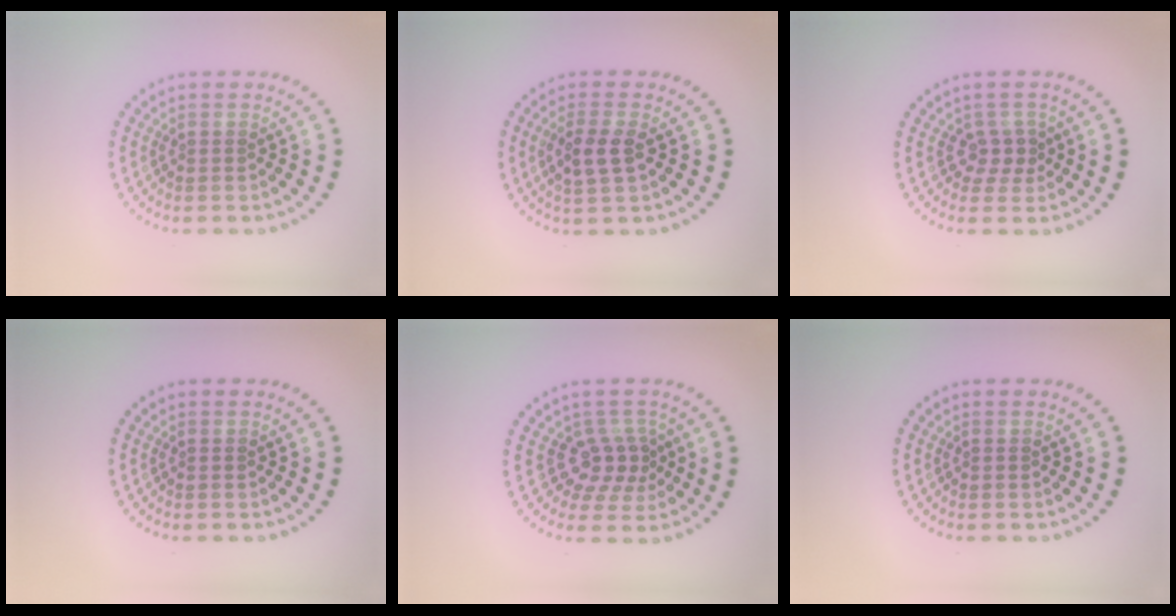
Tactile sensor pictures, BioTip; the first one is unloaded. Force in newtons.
{"total": 2.9, "press": 2.8, "slide": 0.9}
{"total": 1.9, "press": 1.6, "slide": 1.0}
{"total": 0.0}
{"total": 3.1, "press": 2.3, "slide": 2.0}
{"total": 0.0}